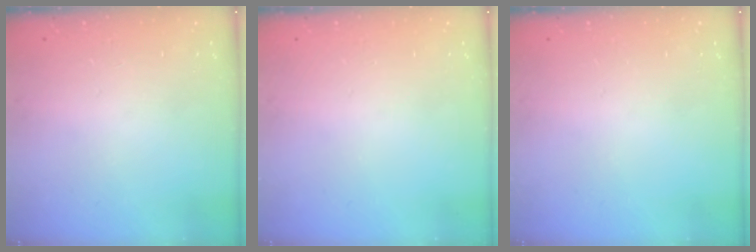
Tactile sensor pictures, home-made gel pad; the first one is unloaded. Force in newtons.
{"total": 0.0}
{"total": 0.0}